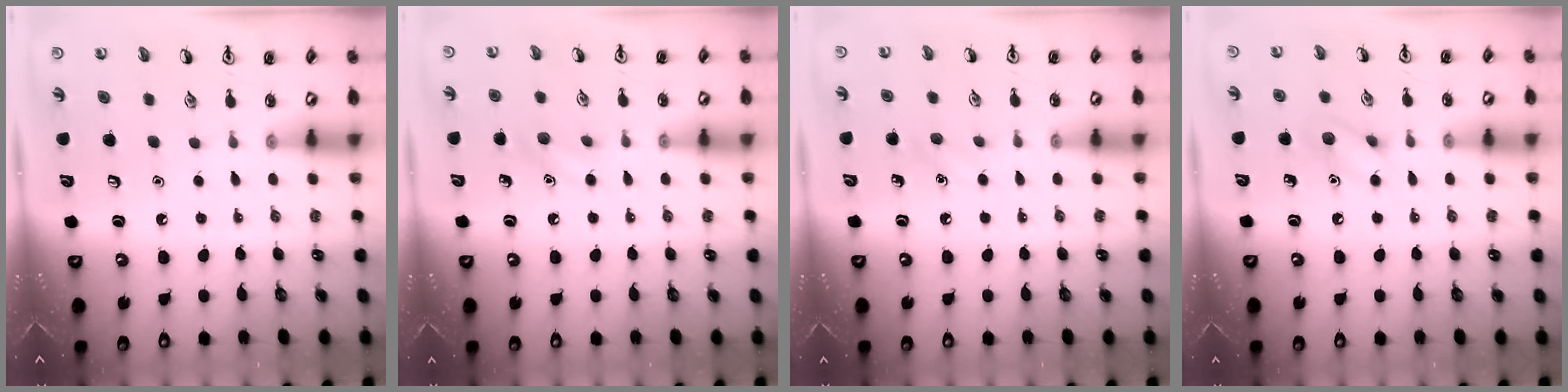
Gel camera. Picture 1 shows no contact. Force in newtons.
{"total": 7.0, "press": 6.7, "slide": 2.0}
{"total": 5.9, "press": 5.6, "slide": 1.8}
{"total": 6.7, "press": 6.6, "slide": 0.9}